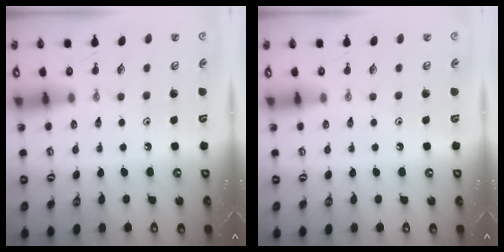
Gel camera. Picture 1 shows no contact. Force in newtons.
{"total": 0.0}